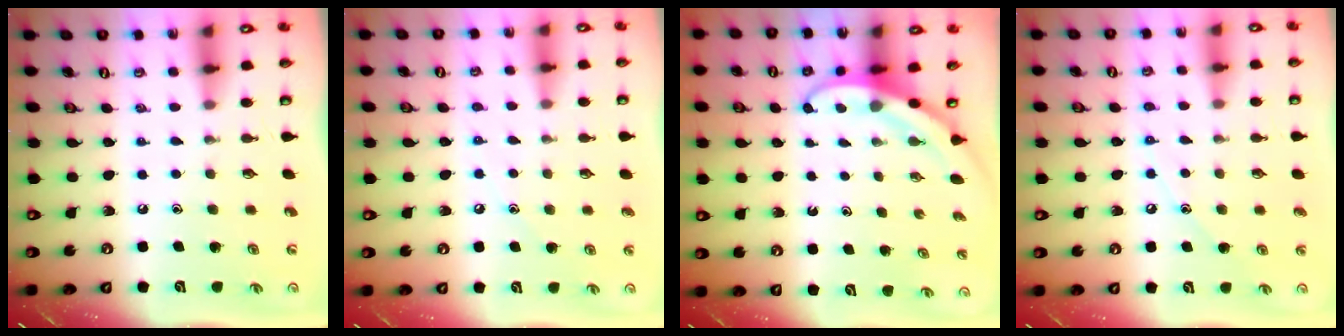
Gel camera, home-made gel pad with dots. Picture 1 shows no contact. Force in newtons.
{"total": 4.3, "press": 4.3, "slide": 0.5}
{"total": 3.6, "press": 3.6, "slide": 0.4}
{"total": 6.3, "press": 6.3, "slide": 0.3}